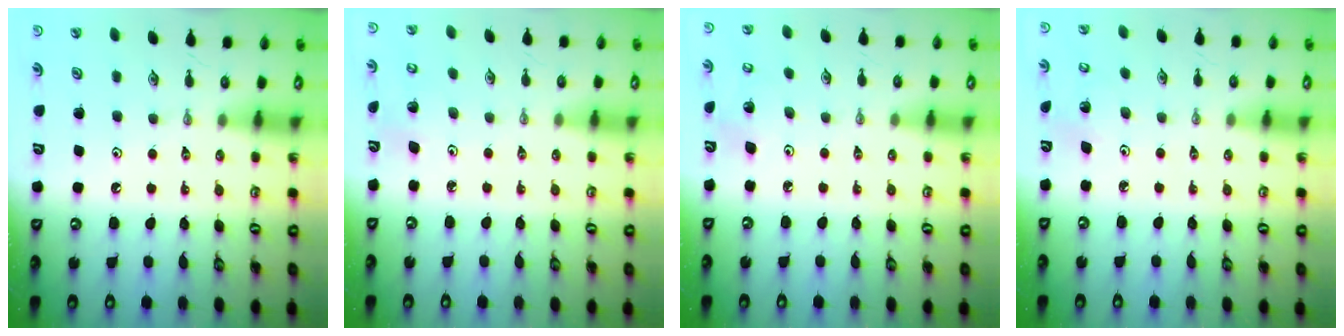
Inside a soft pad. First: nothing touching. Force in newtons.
{"total": 3.0, "press": 2.9, "slide": 0.4}
{"total": 5.1, "press": 4.8, "slide": 1.5}
{"total": 3.0, "press": 3.0, "slide": 0.1}